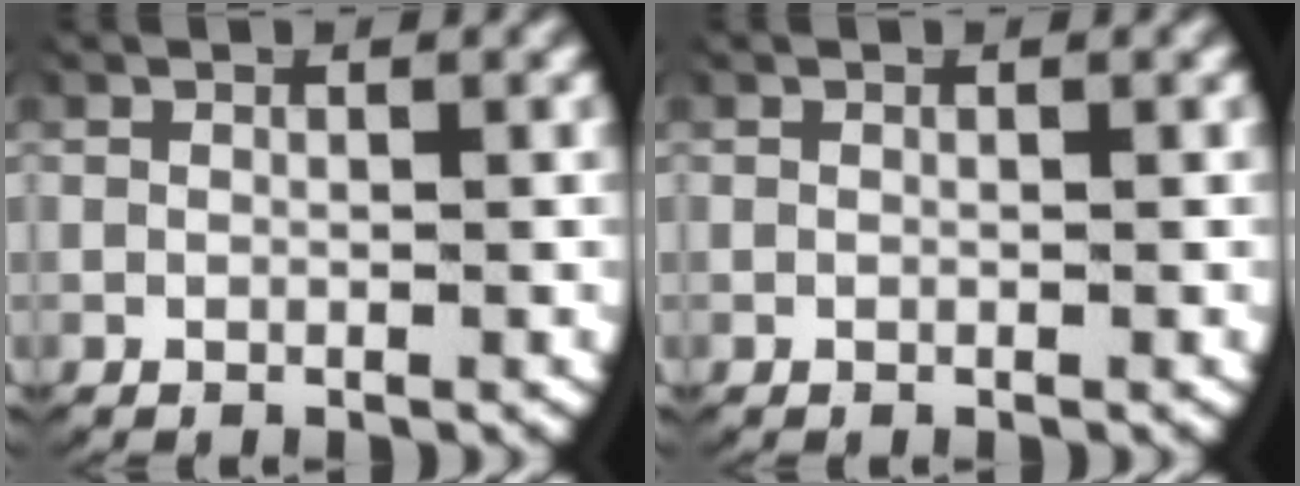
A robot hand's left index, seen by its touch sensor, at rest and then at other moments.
{"total": 0.0}